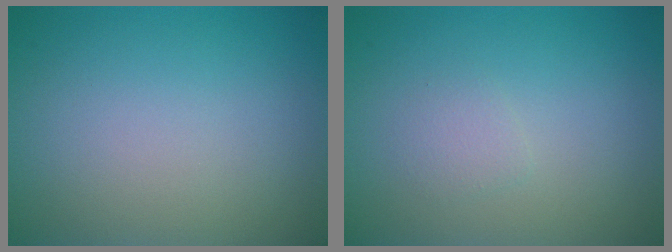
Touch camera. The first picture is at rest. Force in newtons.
{"total": 1.0, "press": 1.0, "slide": 0.1}